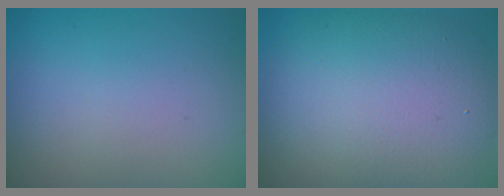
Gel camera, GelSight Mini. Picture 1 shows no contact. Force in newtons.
{"total": 10.9, "press": 10.8, "slide": 1.1}